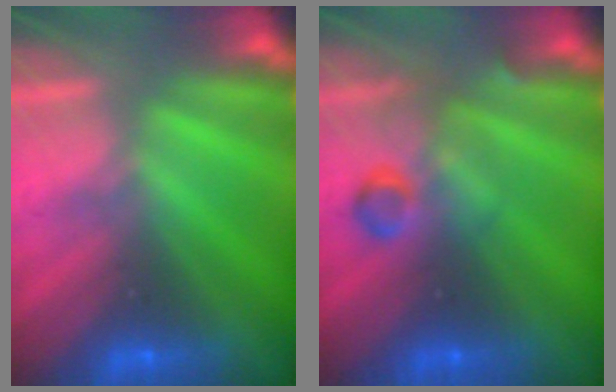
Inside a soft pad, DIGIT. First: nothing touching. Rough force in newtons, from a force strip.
{"total": 2.8}